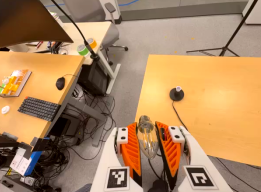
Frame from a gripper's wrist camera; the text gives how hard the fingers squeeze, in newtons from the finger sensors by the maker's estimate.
{"total": 20.5, "left": 21.8, "right": 19.1}